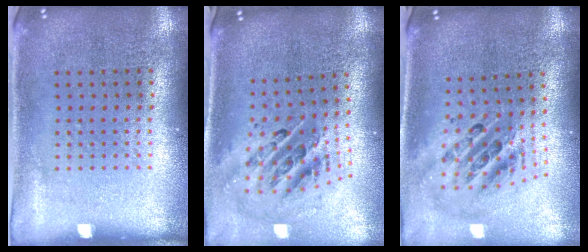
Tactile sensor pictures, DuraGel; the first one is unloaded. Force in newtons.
{"total": 1.9, "press": 1.5, "slide": 1.2}
{"total": 2.4, "press": 1.7, "slide": 1.7}